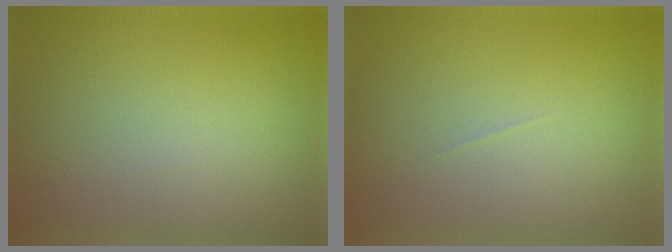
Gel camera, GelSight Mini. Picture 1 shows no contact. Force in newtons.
{"total": 0.0}